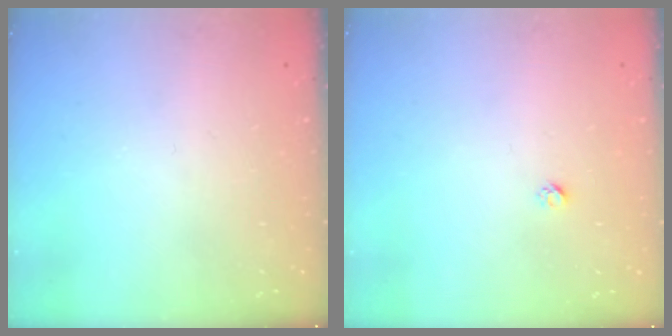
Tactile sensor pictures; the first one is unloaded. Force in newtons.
{"total": 1.9, "press": 1.9, "slide": 0.1}